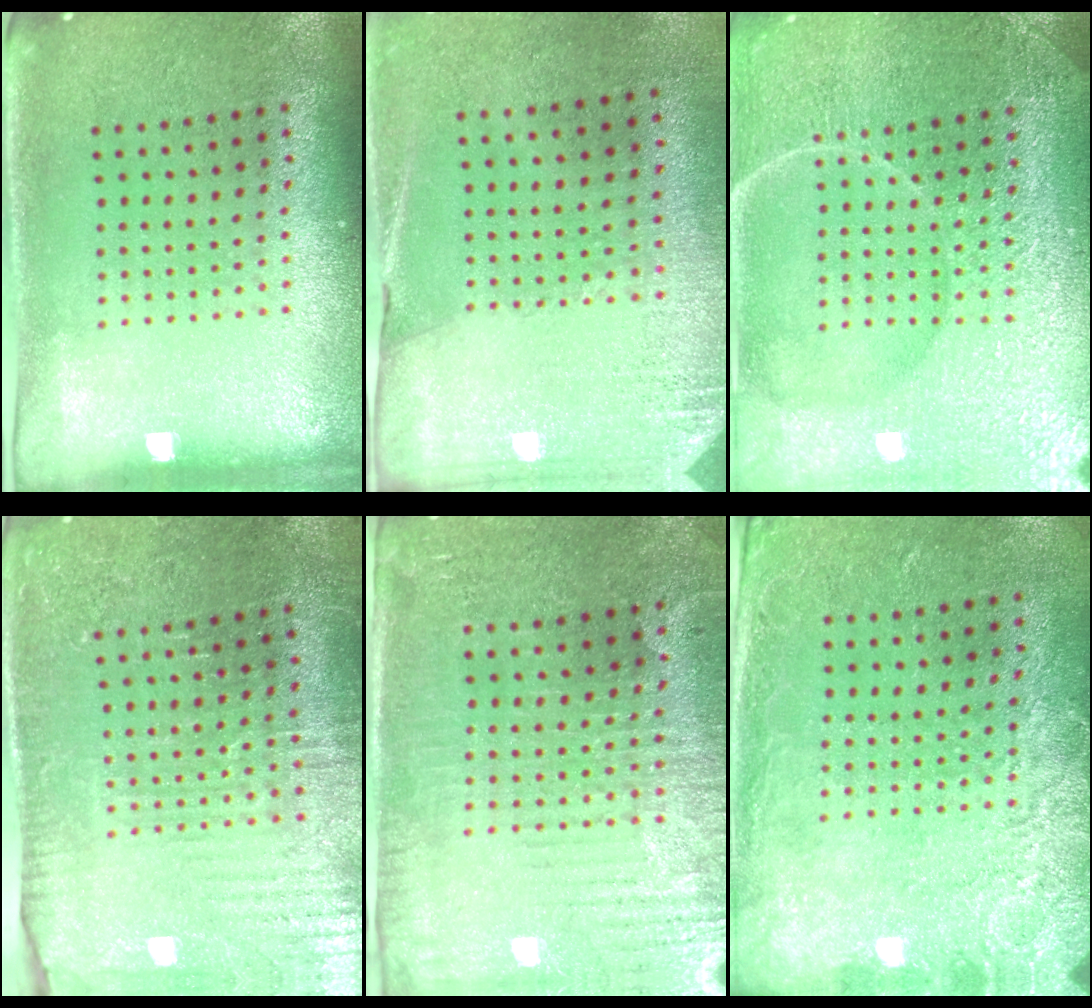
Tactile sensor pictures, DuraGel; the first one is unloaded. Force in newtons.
{"total": 2.7, "press": 2.4, "slide": 1.2}
{"total": 7.4, "press": 7.4, "slide": 0.9}
{"total": 3.4, "press": 3.4, "slide": 0.2}
{"total": 3.5, "press": 3.3, "slide": 1.2}
{"total": 2.7, "press": 2.0, "slide": 1.8}